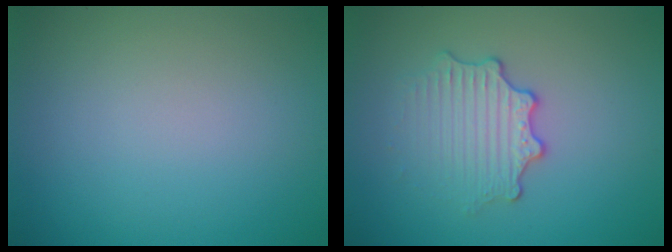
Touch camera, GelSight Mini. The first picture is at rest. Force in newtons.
{"total": 3.0, "press": 2.6, "slide": 1.5}